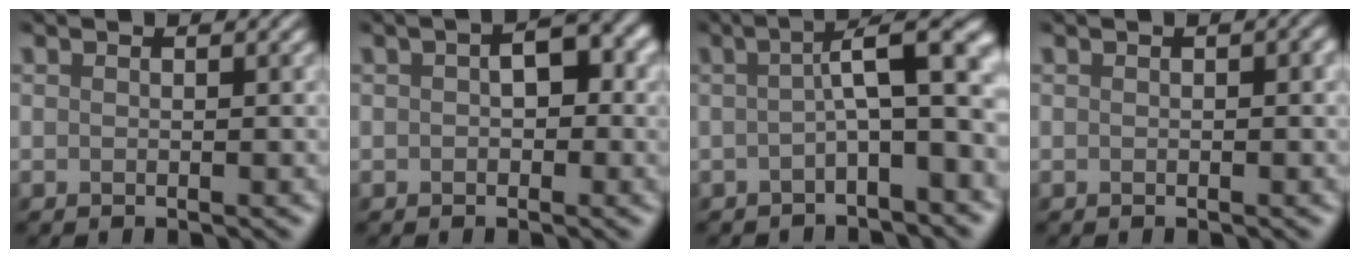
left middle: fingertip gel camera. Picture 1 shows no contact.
{"total": 2.4, "force": [-0.2, 1.6, 1.9], "torque": [-0.021, 0.011, -0.009]}
{"total": 5.5, "force": [-0.9, 1.1, 5.4], "torque": [-0.071, 0.026, -0.024]}
{"total": 1.2, "force": [-0.2, 0.7, 1.0], "torque": [-0.007, 0.003, -0.003]}